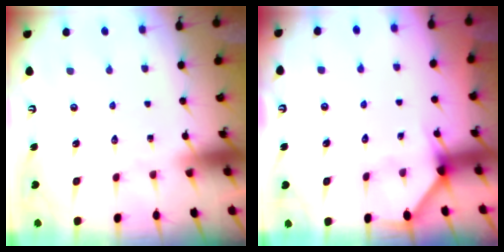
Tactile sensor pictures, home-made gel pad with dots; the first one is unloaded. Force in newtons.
{"total": 2.9, "press": 2.9, "slide": 0.3}